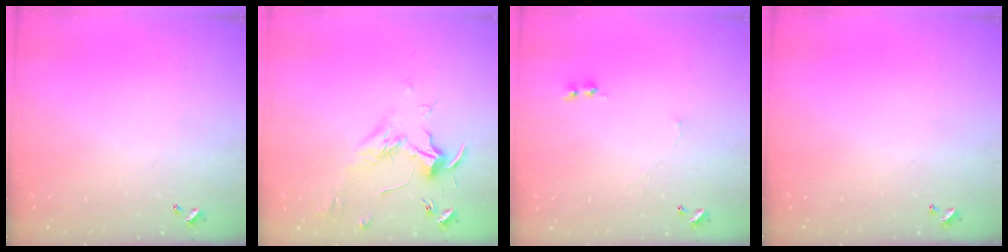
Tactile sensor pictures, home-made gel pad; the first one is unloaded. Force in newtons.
{"total": 1.7, "press": 1.5, "slide": 0.7}
{"total": 1.5, "press": 1.5, "slide": 0.5}
{"total": 0.0}